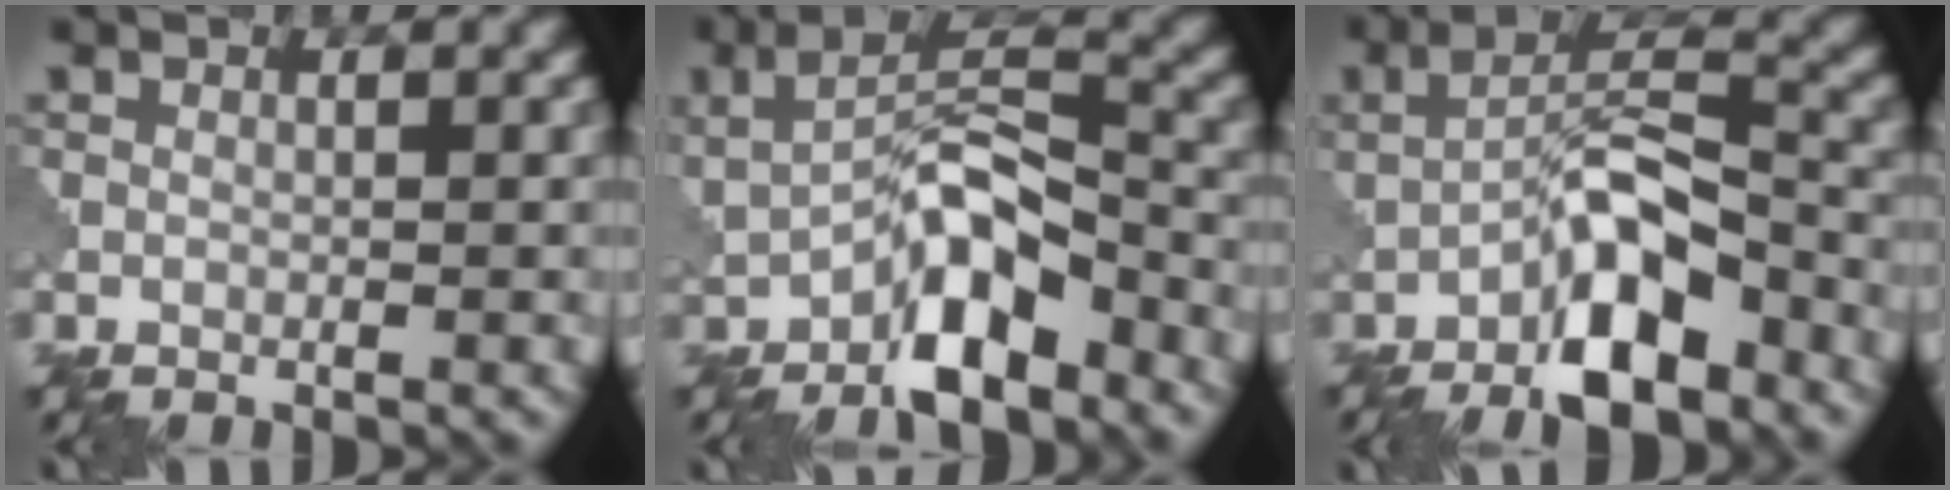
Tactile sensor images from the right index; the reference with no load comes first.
{"total": 8.1, "force": [-3.6, 3.0, 6.5], "torque": [-0.105, 0.017, -0.073]}
{"total": 8.7, "force": [-4.7, 3.0, 6.6], "torque": [-0.105, 0.017, -0.087]}